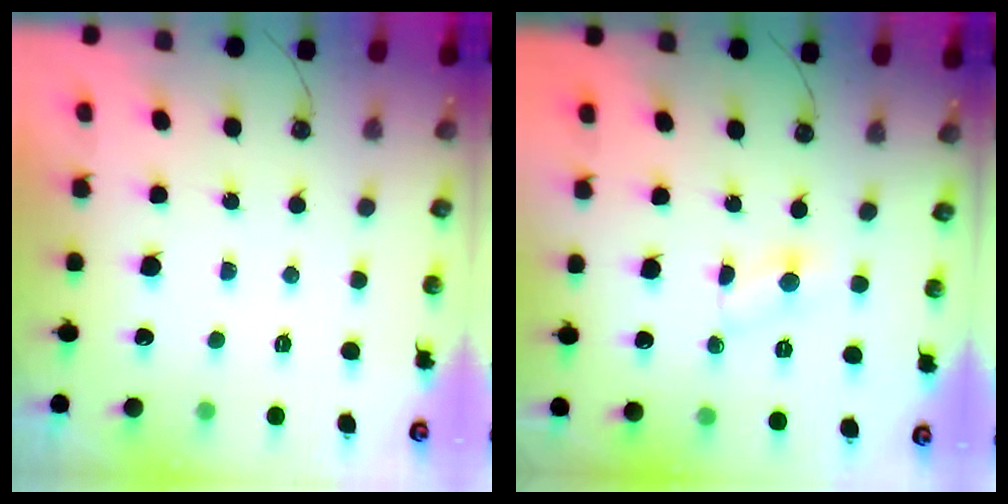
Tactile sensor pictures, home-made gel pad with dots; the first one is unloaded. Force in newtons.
{"total": 1.8, "press": 1.8, "slide": 0.2}